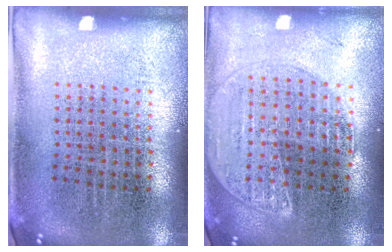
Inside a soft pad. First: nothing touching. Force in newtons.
{"total": 1.6, "press": 1.6, "slide": 0.5}